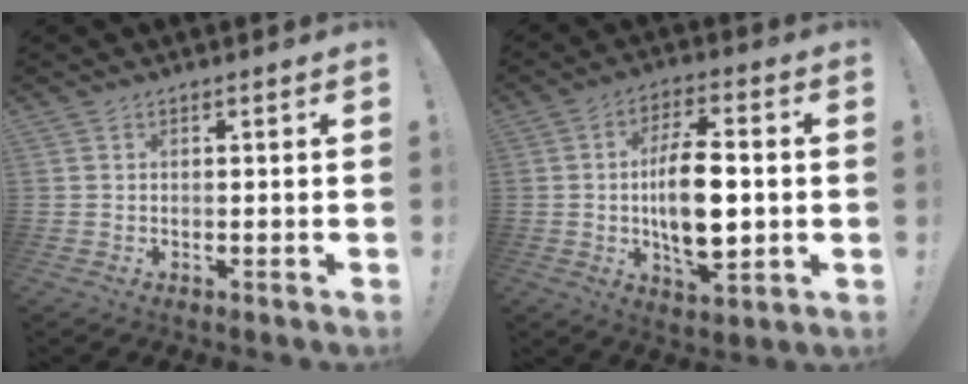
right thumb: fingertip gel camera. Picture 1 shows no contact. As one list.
[{"total": 14.9, "force": [-0.7, 6.5, 13.4], "torque": [-0.240, -0.001, -0.020]}]